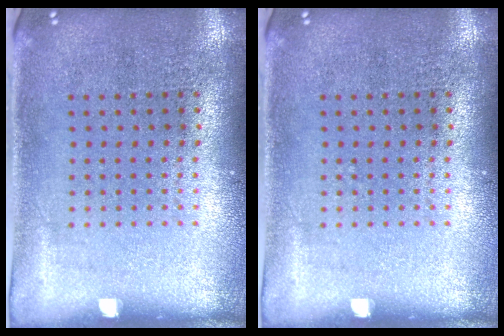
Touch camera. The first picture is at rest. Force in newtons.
{"total": 0.0}